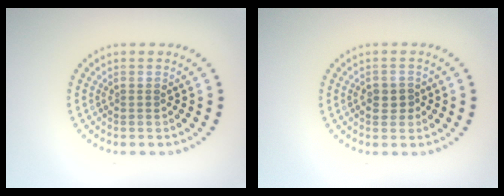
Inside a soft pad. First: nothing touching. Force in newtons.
{"total": 2.0, "press": 2.0, "slide": 0.5}